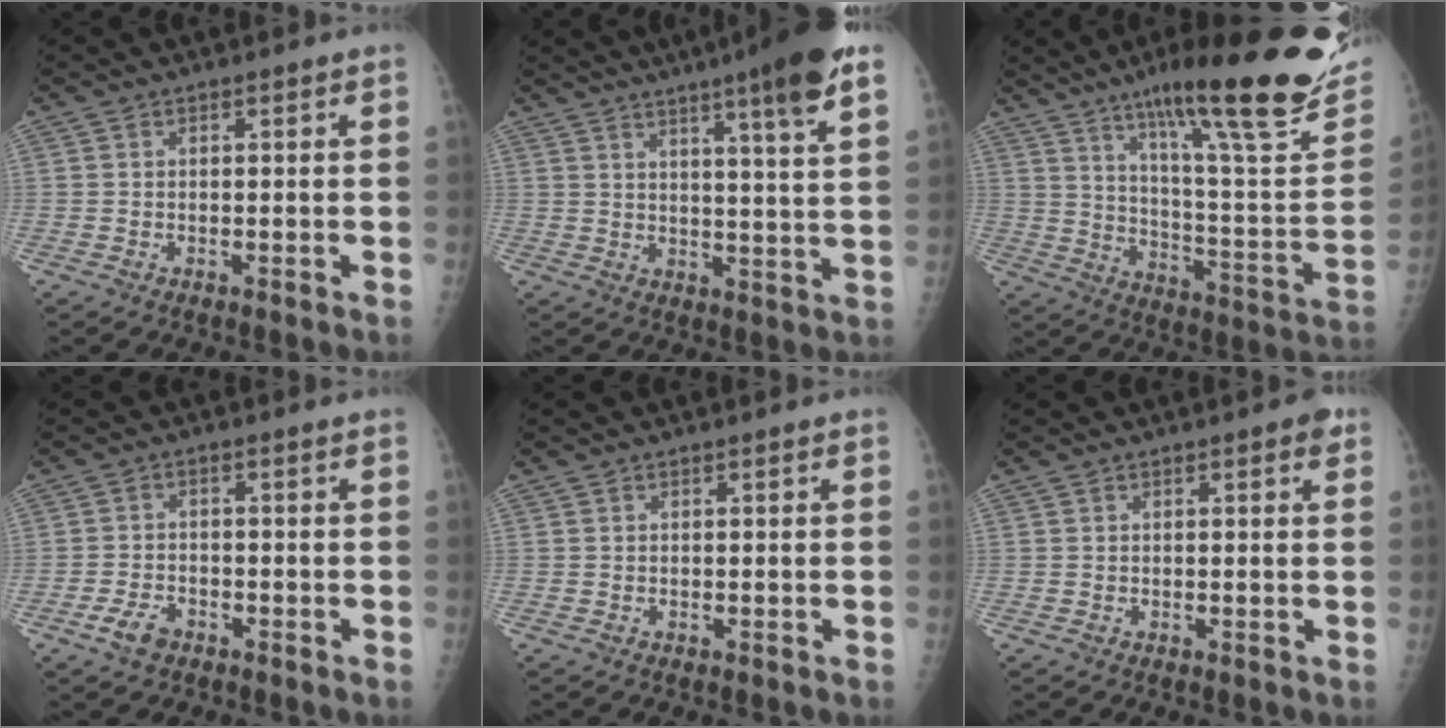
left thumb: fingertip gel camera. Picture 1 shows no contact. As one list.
[{"total": 13.9, "force": [8.6, 0.6, 10.9], "torque": [-0.150, -0.032, 0.109]}, {"total": 30.6, "force": [21.0, 5.0, 21.7], "torque": [-0.295, -0.085, 0.306]}, {"total": 3.7, "force": [-2.2, 2.3, 1.9], "torque": [-0.036, 0.011, -0.038]}, {"total": 0.0}, {"total": 1.8, "force": [0.9, 0.7, 1.4], "torque": [-0.013, 0.000, 0.008]}]